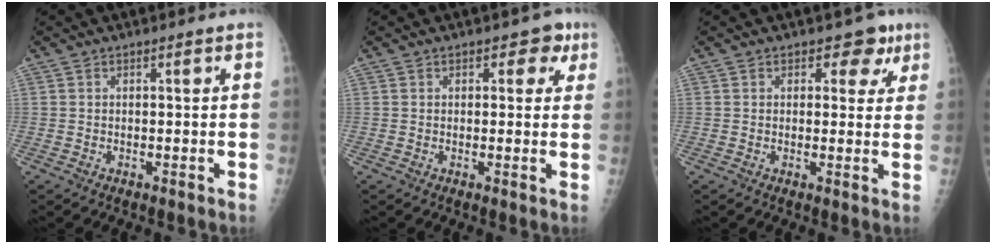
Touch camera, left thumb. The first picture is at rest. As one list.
[{"total": 4.0, "force": [1.9, 2.9, 2.1], "torque": [0.012, -0.002, 0.014]}, {"total": 5.3, "force": [3.0, 3.9, 2.2], "torque": [0.017, -0.006, 0.030]}]